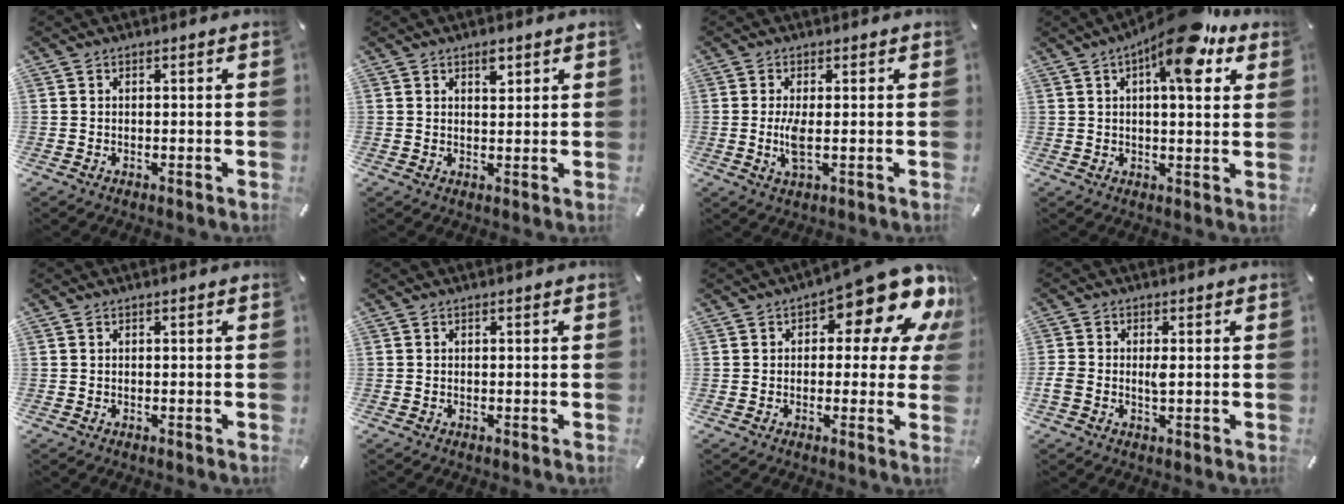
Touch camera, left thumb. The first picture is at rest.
{"total": 2.7, "force": [1.7, 1.4, 1.6], "torque": [-0.010, -0.009, 0.025]}
{"total": 4.9, "force": [-0.1, 1.2, 4.7], "torque": [-0.106, -0.011, -0.008]}
{"total": 14.7, "force": [7.8, 4.7, 11.5], "torque": [-0.168, -0.034, 0.122]}
{"total": 0.0}
{"total": 0.0}
{"total": 16.9, "force": [8.7, 6.8, 12.8], "torque": [-0.166, -0.064, 0.139]}
{"total": 2.7, "force": [-0.1, 1.4, 2.3], "torque": [-0.045, 0.001, -0.002]}